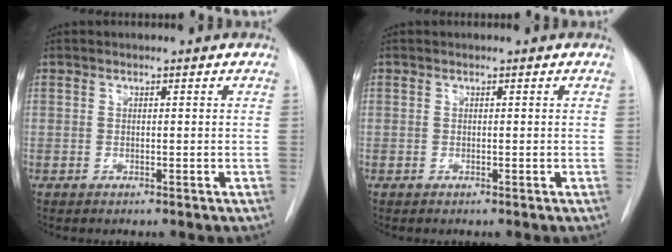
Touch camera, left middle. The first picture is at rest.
{"total": 0.0}